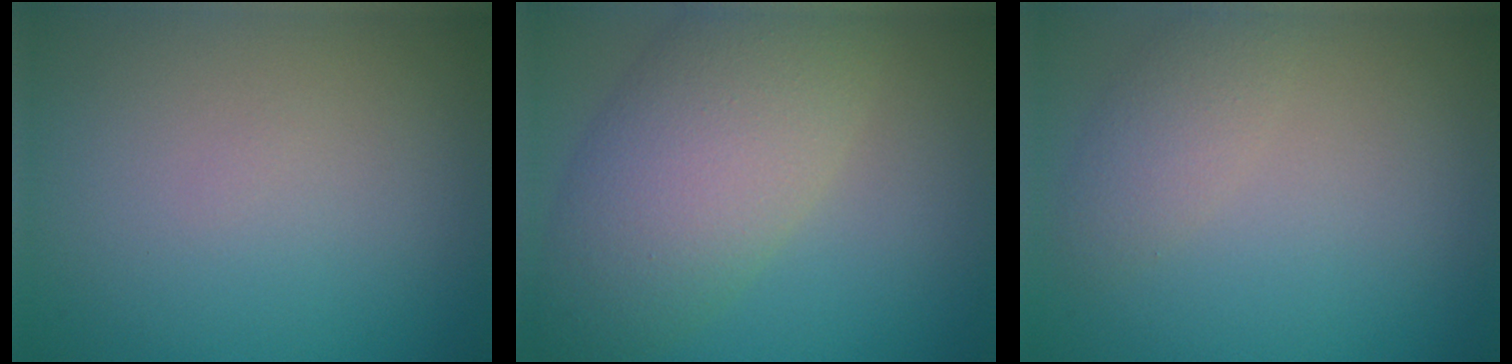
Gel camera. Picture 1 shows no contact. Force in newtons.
{"total": 7.9, "press": 7.9, "slide": 0.6}
{"total": 2.0, "press": 2.0, "slide": 0.0}